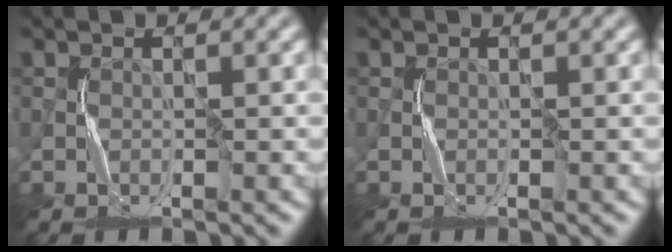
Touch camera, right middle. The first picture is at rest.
{"total": 0.0}